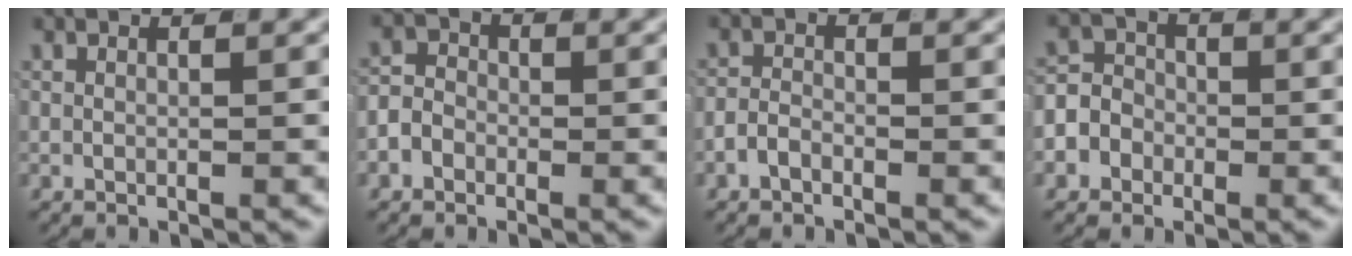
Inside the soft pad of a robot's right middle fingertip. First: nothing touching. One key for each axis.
{"total": 2.9, "fx": -1.1, "fy": 2.4, "fz": 1.2, "tx": -0.018, "ty": 0.000, "tz": -0.025}
{"total": 1.5, "fx": -1.1, "fy": 0.7, "fz": 0.7, "tx": -0.008, "ty": 0.003, "tz": -0.024}
{"total": 6.2, "fx": -1.4, "fy": 5.6, "fz": 2.1, "tx": -0.040, "ty": -0.005, "tz": -0.033}